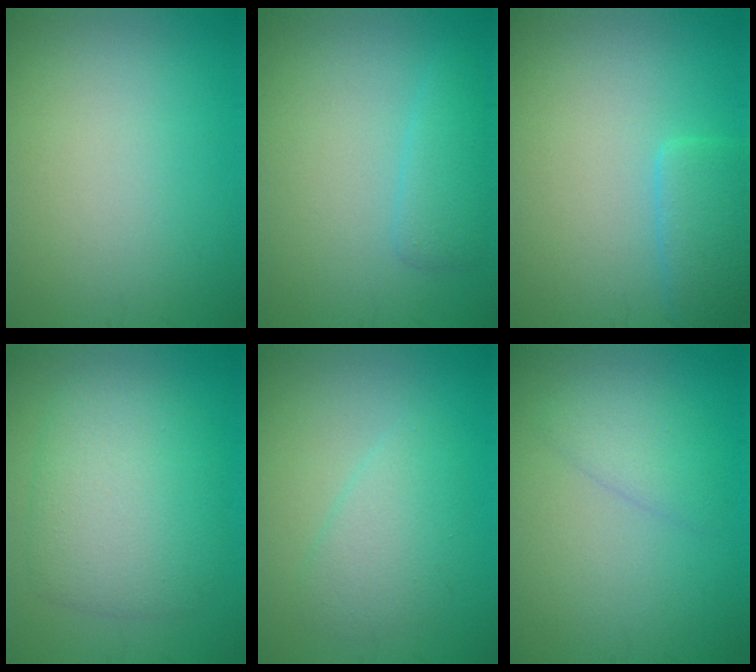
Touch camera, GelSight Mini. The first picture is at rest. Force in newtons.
{"total": 2.2, "press": 2.2, "slide": 0.1}
{"total": 3.0, "press": 3.0, "slide": 0.2}
{"total": 6.1, "press": 6.1, "slide": 0.1}
{"total": 2.9, "press": 2.9, "slide": 0.2}
{"total": 2.0, "press": 2.0, "slide": 0.2}